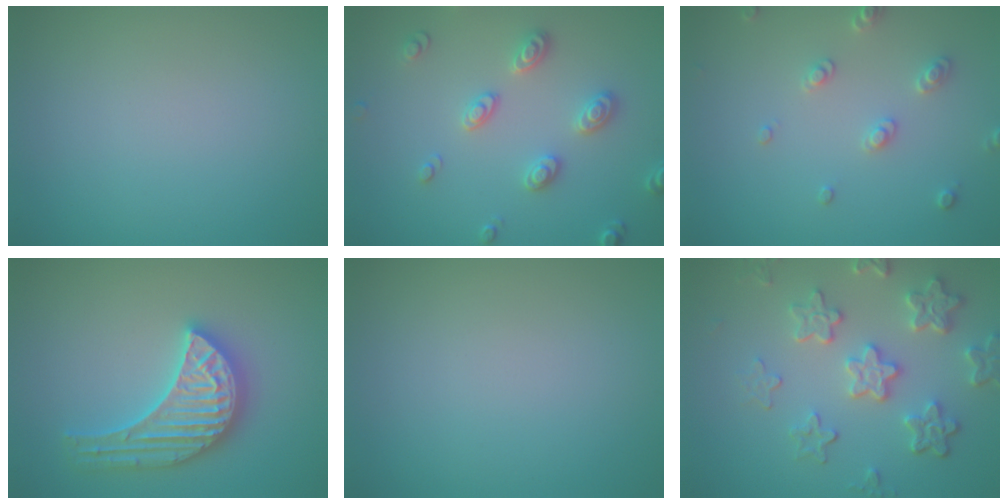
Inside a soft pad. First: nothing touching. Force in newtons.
{"total": 2.8, "press": 2.7, "slide": 0.8}
{"total": 2.2, "press": 2.1, "slide": 0.6}
{"total": 5.5, "press": 5.4, "slide": 0.6}
{"total": 0.0}
{"total": 5.4, "press": 4.2, "slide": 3.3}